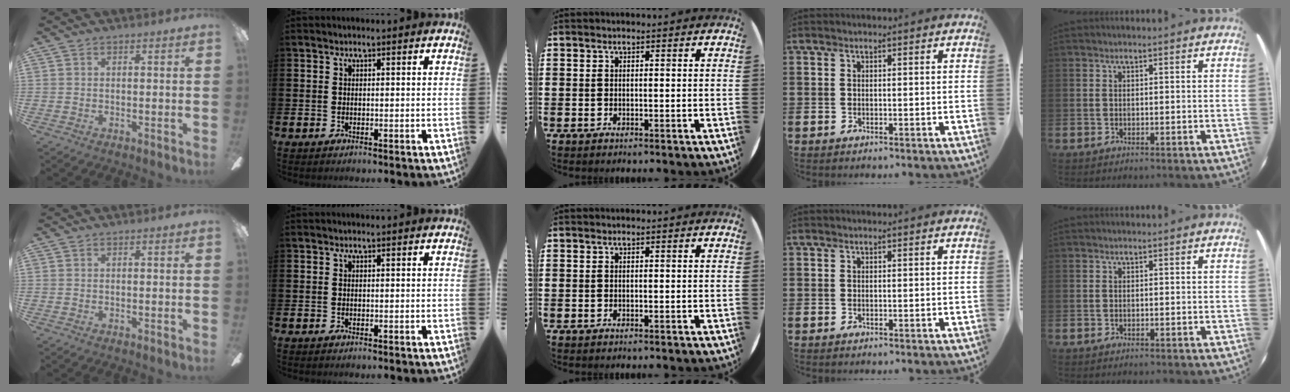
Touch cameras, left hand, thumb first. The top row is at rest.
{}